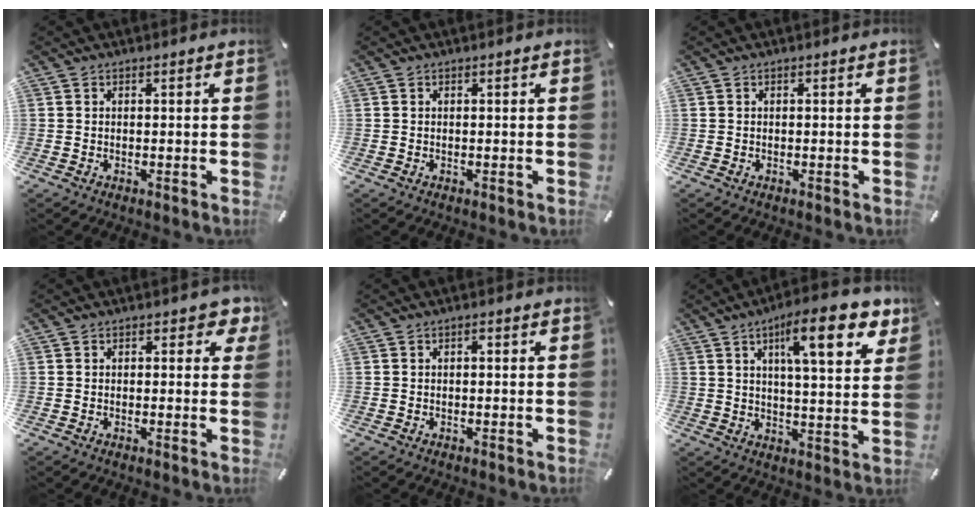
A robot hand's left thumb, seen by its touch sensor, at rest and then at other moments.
{"total": 0.0}
{"total": 0.0}
{"total": 3.1, "force": [1.2, 1.8, 2.2], "torque": [-0.022, 0.000, 0.016]}
{"total": 0.7, "force": [0.0, 0.3, 0.7], "torque": [-0.013, 0.003, -0.001]}
{"total": 15.9, "force": [8.0, 4.8, 12.8], "torque": [-0.193, -0.025, 0.121]}